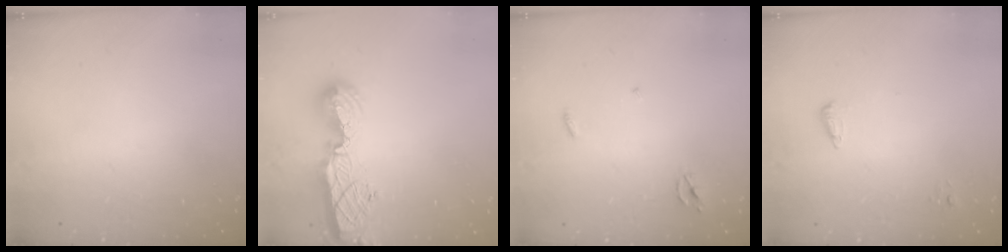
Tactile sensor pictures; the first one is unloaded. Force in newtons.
{"total": 13.8, "press": 13.8, "slide": 1.5}
{"total": 2.3, "press": 2.3, "slide": 0.2}
{"total": 5.2, "press": 5.1, "slide": 1.0}